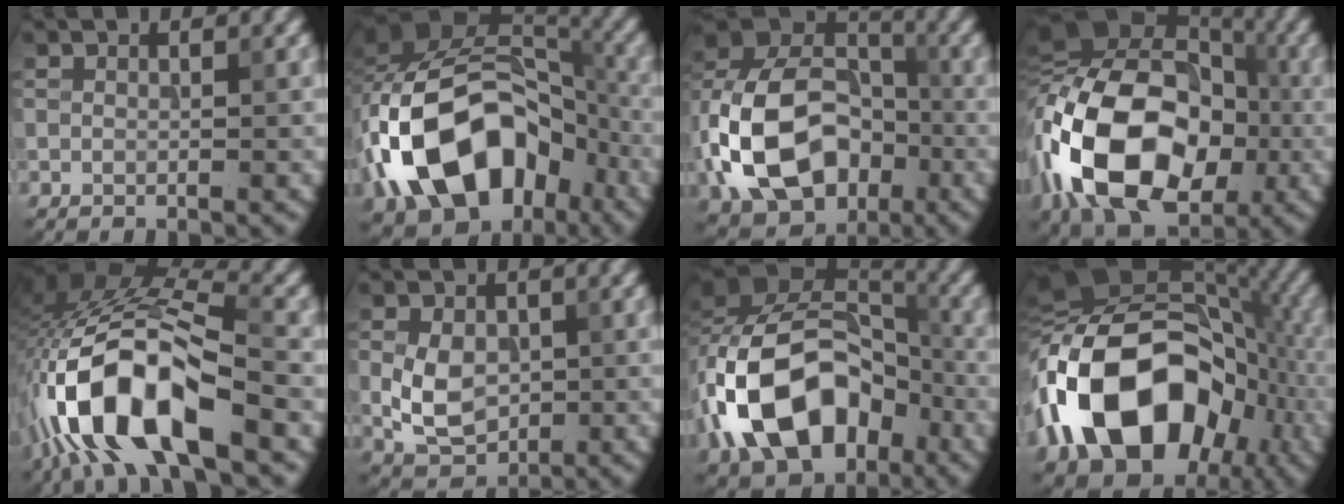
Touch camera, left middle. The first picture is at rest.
{"total": 14.5, "force": [-5.6, 9.9, 9.0], "torque": [-0.151, 0.015, -0.101]}
{"total": 13.8, "force": [-3.7, 9.8, 9.0], "torque": [-0.193, 0.005, -0.073]}
{"total": 16.4, "force": [-4.1, 11.0, 11.4], "torque": [-0.215, 0.011, -0.084]}
{"total": 11.7, "force": [-5.5, 4.8, 9.2], "torque": [-0.185, 0.010, -0.097]}
{"total": 4.6, "force": [-0.3, 3.5, 3.0], "torque": [-0.068, 0.001, 0.003]}
{"total": 13.1, "force": [-4.9, 8.7, 8.4], "torque": [-0.156, 0.016, -0.092]}
{"total": 17.5, "force": [-4.8, 11.8, 12.0], "torque": [-0.214, 0.017, -0.089]}